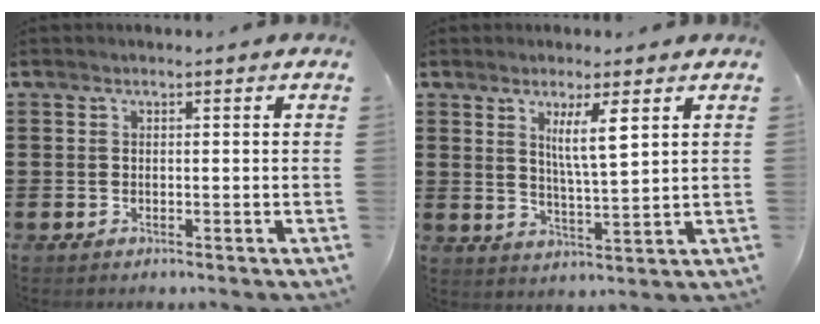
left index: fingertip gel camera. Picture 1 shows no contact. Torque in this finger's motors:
{"motor_torque": [0.76, -0.51, 0.21, 0.11]}